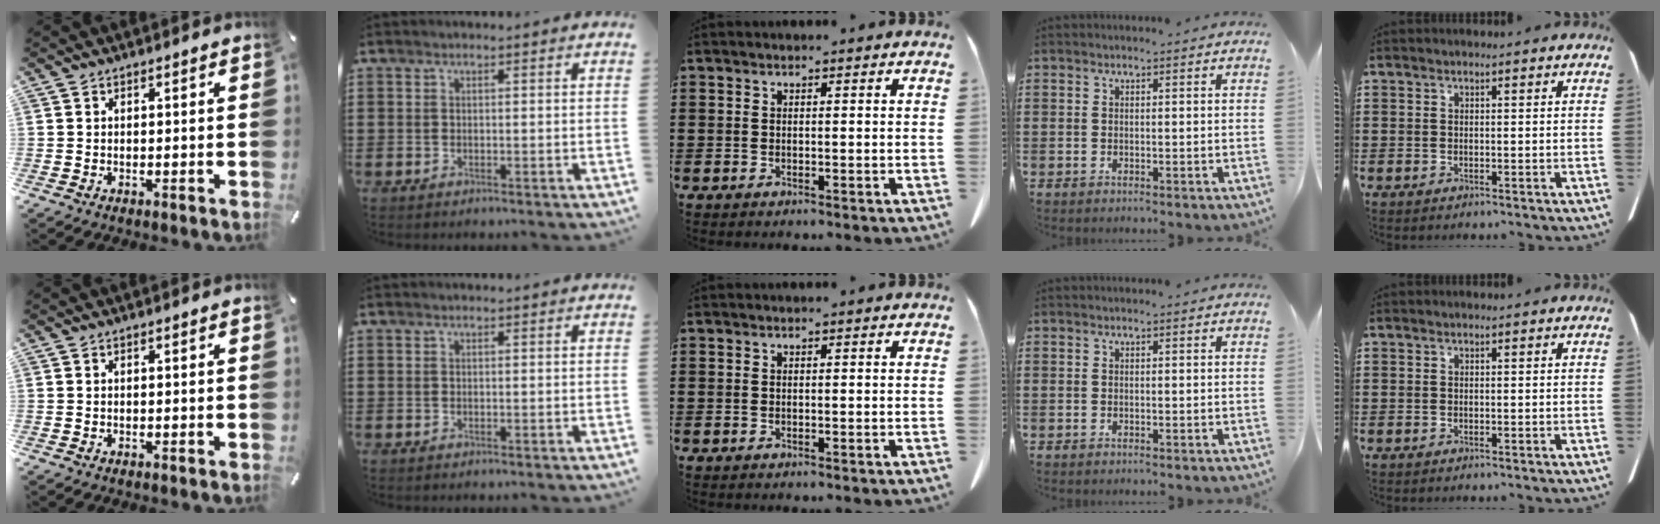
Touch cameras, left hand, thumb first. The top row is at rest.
{}